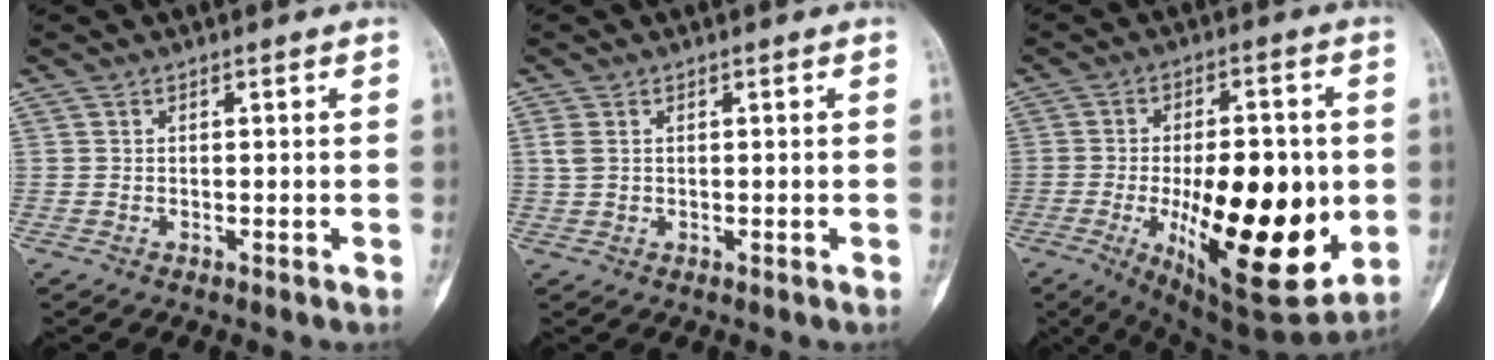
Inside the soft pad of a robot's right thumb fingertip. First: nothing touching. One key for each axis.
{"total": 2.3, "fx": 0.6, "fy": 1.6, "fz": 1.6, "tx": -0.044, "ty": 0.004, "tz": 0.017}
{"total": 25.4, "fx": -4.0, "fy": 10.4, "fz": 22.8, "tx": -0.322, "ty": -0.020, "tz": -0.036}